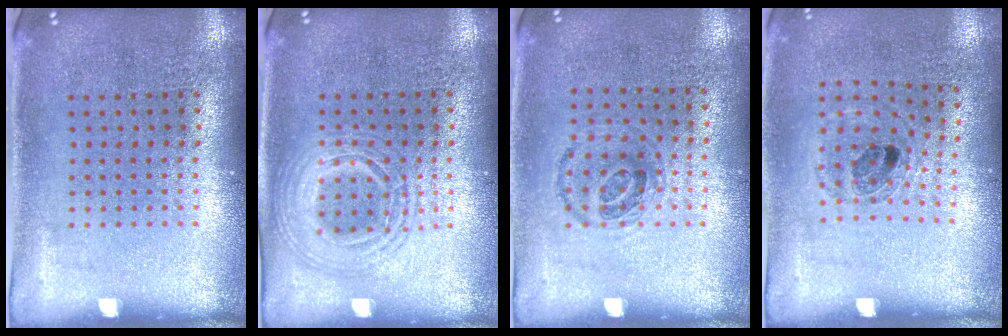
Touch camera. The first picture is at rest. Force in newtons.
{"total": 1.6, "press": 1.6, "slide": 0.2}
{"total": 0.9, "press": 0.7, "slide": 0.5}
{"total": 0.9, "press": 0.9, "slide": 0.3}